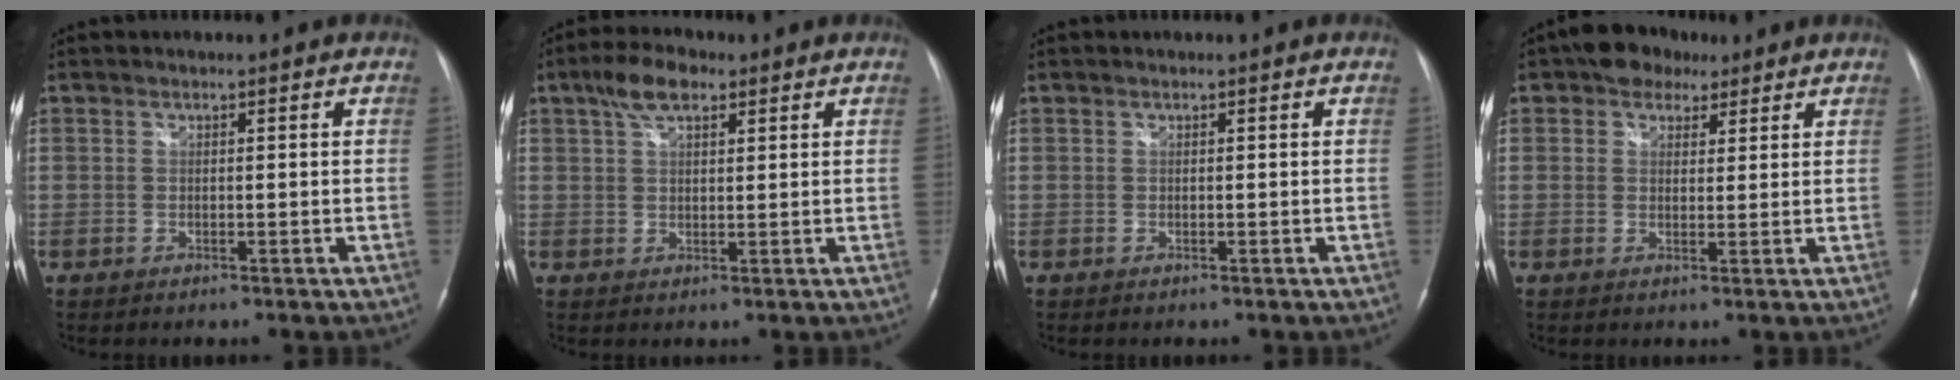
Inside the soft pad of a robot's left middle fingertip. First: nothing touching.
{"total": 5.5, "force": [3.2, 2.4, 3.8], "torque": [-0.077, 0.018, 0.059]}
{"total": 0.0}
{"total": 5.3, "force": [3.5, 3.4, 2.1], "torque": [-0.033, 0.019, 0.057]}